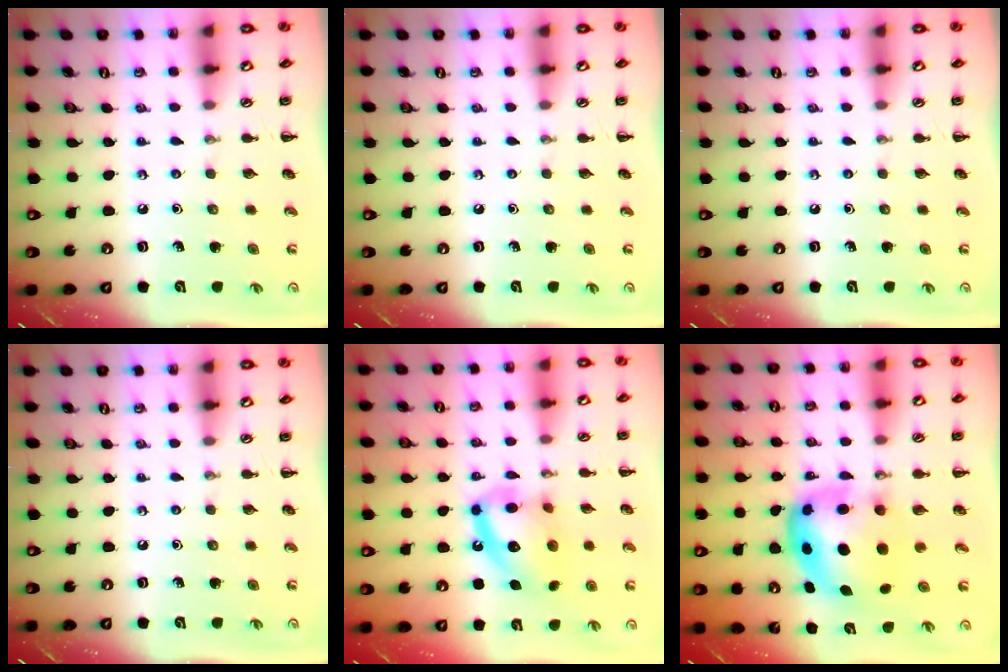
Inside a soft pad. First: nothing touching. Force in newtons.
{"total": 0.0}
{"total": 0.0}
{"total": 0.0}
{"total": 14.2, "press": 14.1, "slide": 2.1}
{"total": 8.2, "press": 8.0, "slide": 2.1}